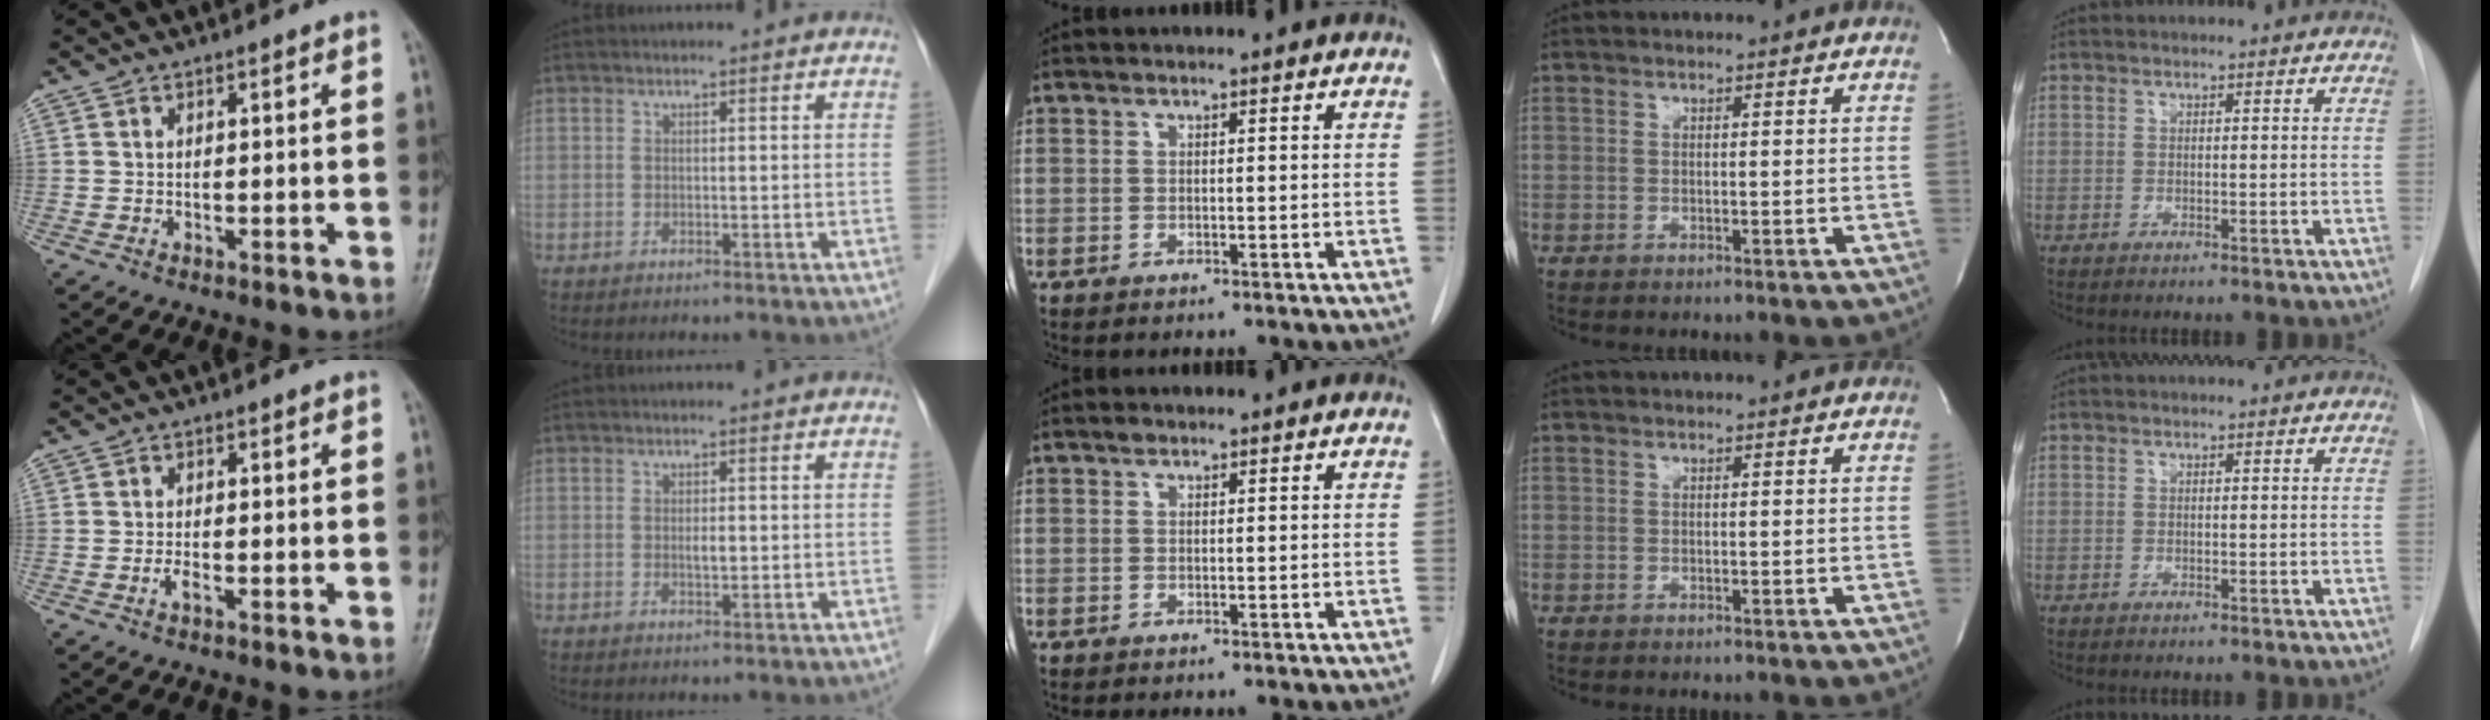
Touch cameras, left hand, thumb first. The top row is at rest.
{"thumb": {"total": 1.5, "force": [-0.7, 0.7, 1.2], "torque": [-0.021, -0.001, -0.016]}, "index": {"total": 1.1, "force": [-0.3, 0.4, 1.0], "torque": [-0.018, -0.006, -0.004]}, "middle": {"total": 0.6, "force": [0.4, 0.3, 0.2], "torque": [-0.005, 0.002, 0.006]}}